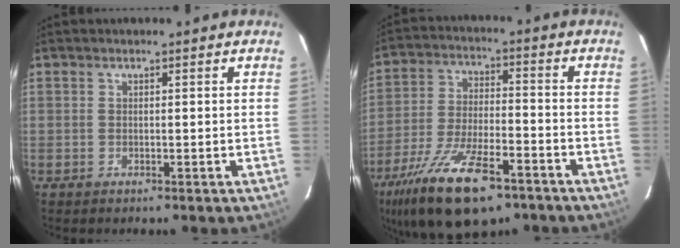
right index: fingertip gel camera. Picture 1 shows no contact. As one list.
[{"total": 19.7, "force": [-12.9, 7.3, 13.0], "torque": [-0.265, -0.041, -0.221]}]